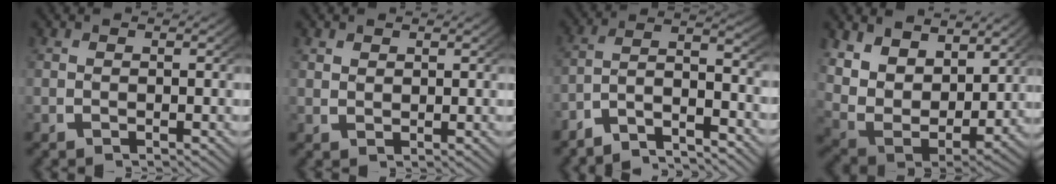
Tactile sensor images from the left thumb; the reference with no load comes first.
{"total": 1.1, "force": [1.0, 0.4, 0.1], "torque": [0.003, 0.001, 0.023]}
{"total": 8.1, "force": [-3.0, 4.9, 5.7], "torque": [-0.100, -0.015, -0.061]}
{"total": 10.9, "force": [2.0, 7.8, 7.3], "torque": [-0.183, -0.045, 0.045]}